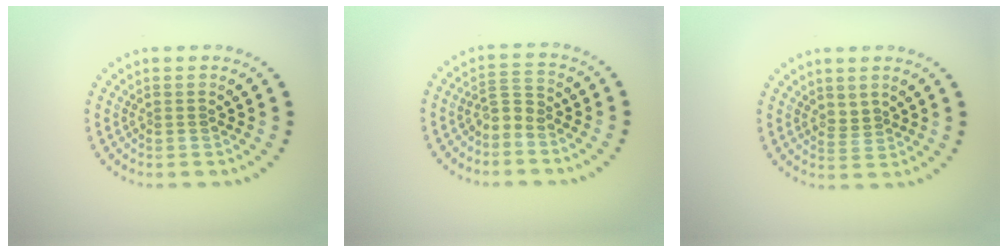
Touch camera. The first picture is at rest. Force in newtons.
{"total": 2.0, "press": 1.4, "slide": 1.4}
{"total": 1.0, "press": 0.8, "slide": 0.5}